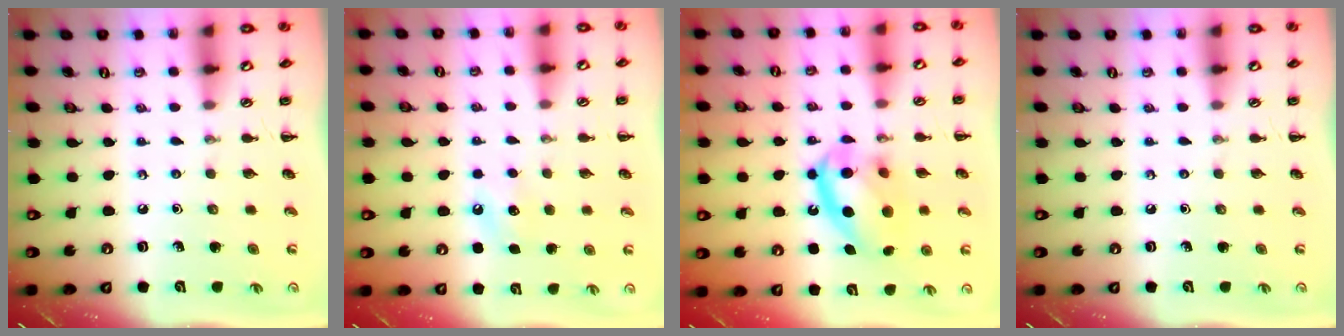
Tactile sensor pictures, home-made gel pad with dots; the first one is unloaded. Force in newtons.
{"total": 6.1, "press": 5.9, "slide": 1.5}
{"total": 15.4, "press": 15.1, "slide": 3.1}
{"total": 0.0}